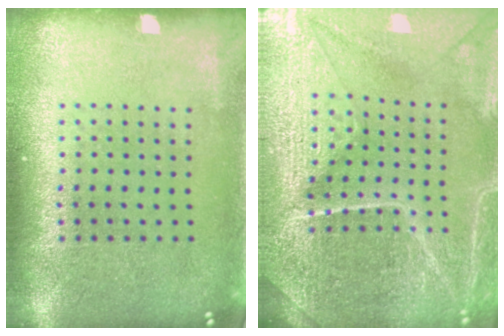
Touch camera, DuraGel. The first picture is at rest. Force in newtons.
{"total": 5.1, "press": 4.8, "slide": 1.8}